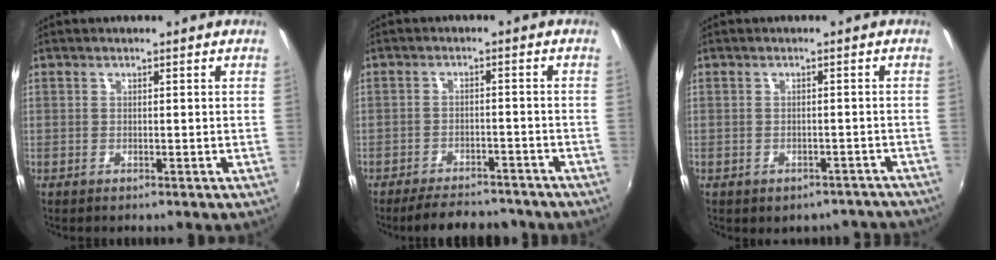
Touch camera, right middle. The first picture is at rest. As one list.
[{"total": 9.9, "force": [-8.5, 3.4, 3.7], "torque": [-0.084, 0.001, -0.118]}, {"total": 7.2, "force": [-5.8, 3.7, 1.9], "torque": [-0.031, 0.003, -0.056]}]